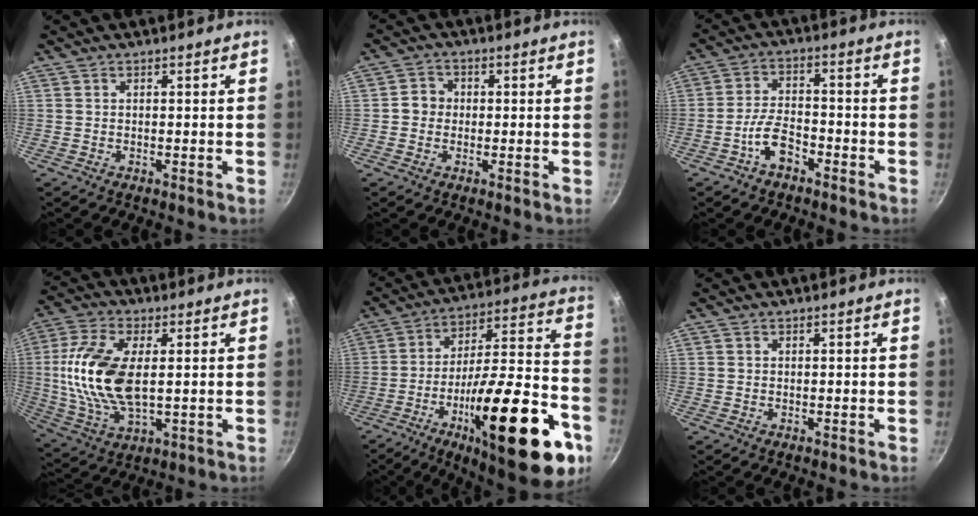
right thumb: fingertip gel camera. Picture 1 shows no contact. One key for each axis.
{"total": 3.6, "fx": -0.2, "fy": 3.3, "fz": 1.3, "tx": -0.001, "ty": 0.009, "tz": -0.012}
{"total": 6.2, "fx": -3.6, "fy": 3.0, "fz": 4.0, "tx": -0.067, "ty": 0.037, "tz": -0.070}
{"total": 16.1, "fx": 1.4, "fy": 8.2, "fz": 13.9, "tx": -0.274, "ty": 0.000, "tz": 0.028}
{"total": 31.3, "fx": -13.2, "fy": 9.5, "fz": 26.8, "tx": -0.357, "ty": 0.057, "tz": -0.205}
{"total": 0.0}